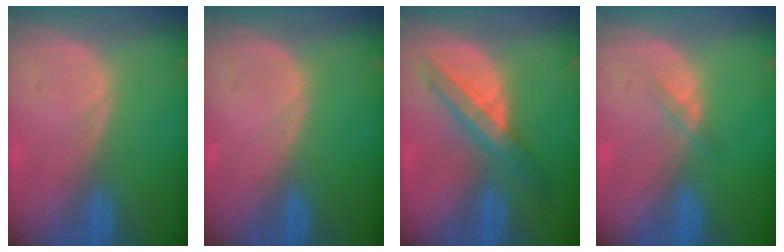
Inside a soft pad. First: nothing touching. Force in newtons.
{"total": 0.0}
{"total": 6.1, "press": 6.0, "slide": 0.9}
{"total": 1.3, "press": 1.3, "slide": 0.2}